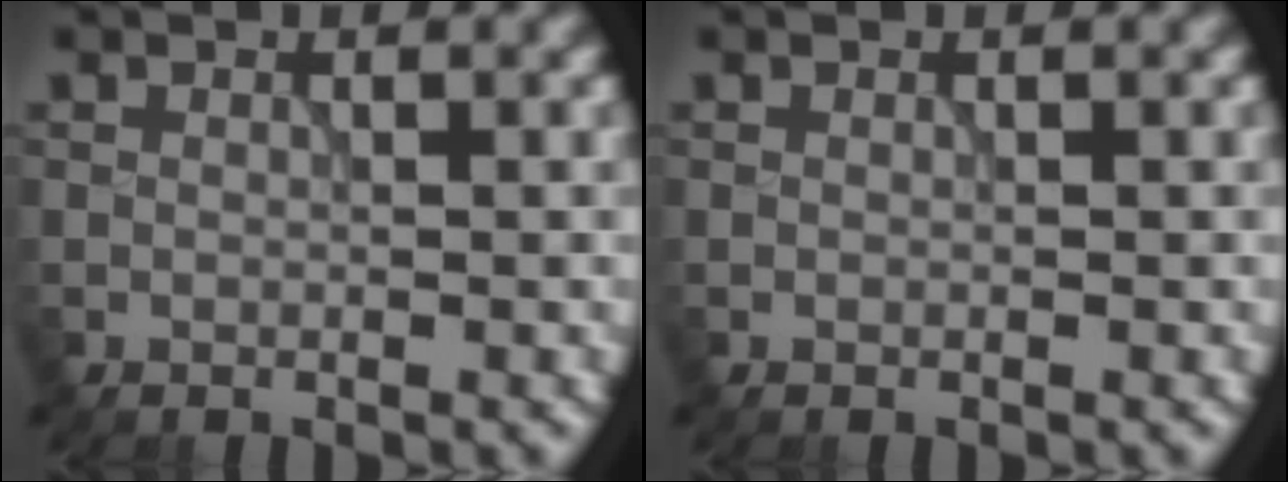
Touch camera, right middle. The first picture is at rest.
{"total": 0.0}